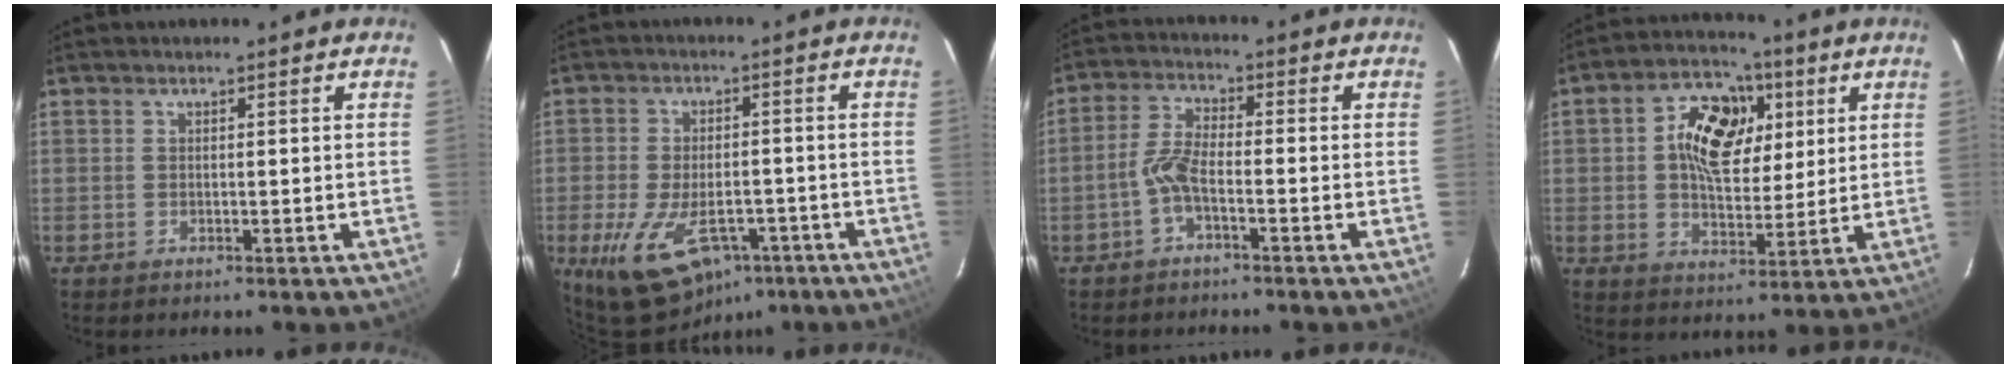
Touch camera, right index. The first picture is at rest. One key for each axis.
{"total": 14.3, "fx": -7.7, "fy": 7.9, "fz": 9.0, "tx": -0.185, "ty": -0.019, "tz": -0.115}
{"total": 4.3, "fx": -2.2, "fy": 1.2, "fz": 3.6, "tx": -0.085, "ty": 0.011, "tz": -0.046}
{"total": 13.2, "fx": 3.5, "fy": 8.4, "fz": 9.5, "tx": -0.164, "ty": 0.028, "tz": 0.057}